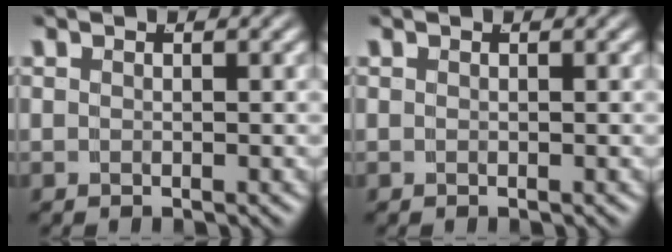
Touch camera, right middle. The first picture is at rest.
{"total": 0.0}